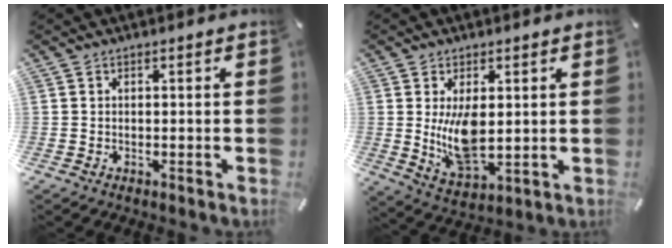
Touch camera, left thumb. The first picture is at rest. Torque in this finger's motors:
{"motor_torque": [0.21, 0.43, 0.24, -0.16, 0.13]}